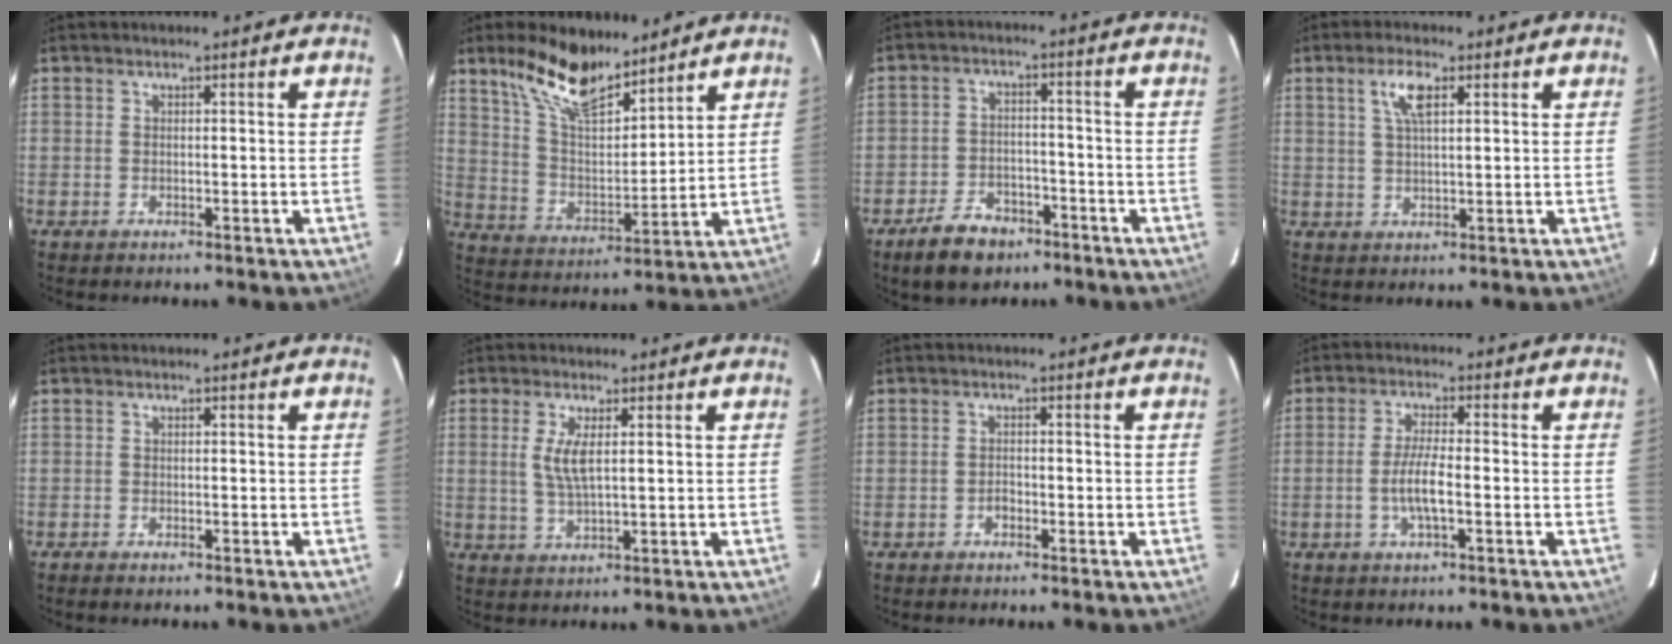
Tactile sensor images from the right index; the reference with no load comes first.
{"total": 13.8, "force": [10.5, 4.9, 7.6], "torque": [-0.143, 0.008, 0.202]}
{"total": 9.1, "force": [-6.2, 5.2, 4.1], "torque": [-0.102, 0.013, -0.093]}
{"total": 4.8, "force": [2.1, 1.6, 4.0], "torque": [-0.076, 0.008, 0.041]}
{"total": 0.8, "force": [-0.7, 0.3, 0.4], "torque": [-0.009, -0.003, -0.014]}
{"total": 4.8, "force": [1.0, 1.3, 4.5], "torque": [-0.093, -0.003, 0.020]}
{"total": 1.3, "force": [-0.8, 0.8, 0.6], "torque": [-0.012, 0.004, -0.014]}
{"total": 5.4, "force": [-1.6, 0.8, 5.1], "torque": [-0.100, -0.004, -0.031]}